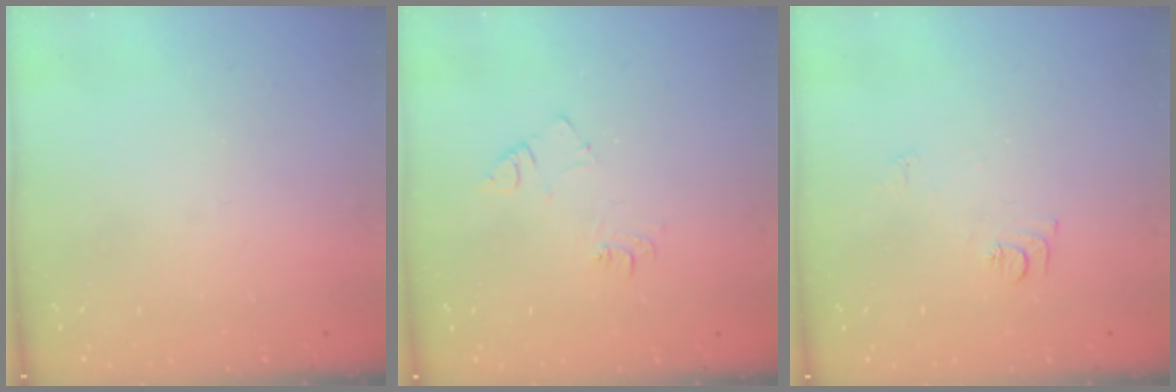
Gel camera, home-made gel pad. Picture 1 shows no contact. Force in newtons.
{"total": 6.7, "press": 6.7, "slide": 0.8}
{"total": 6.7, "press": 6.7, "slide": 0.8}